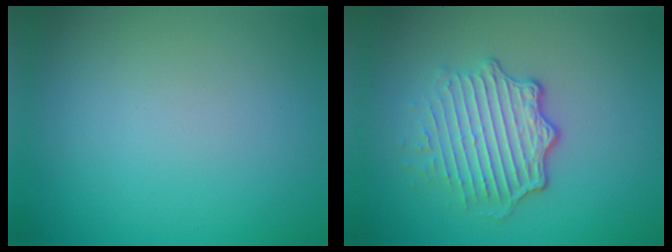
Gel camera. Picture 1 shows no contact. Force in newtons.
{"total": 4.5, "press": 3.2, "slide": 3.2}